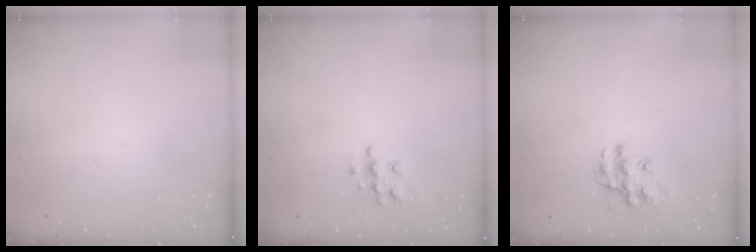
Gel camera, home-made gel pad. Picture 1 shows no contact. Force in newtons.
{"total": 7.4, "press": 7.4, "slide": 0.2}
{"total": 12.2, "press": 12.2, "slide": 0.9}